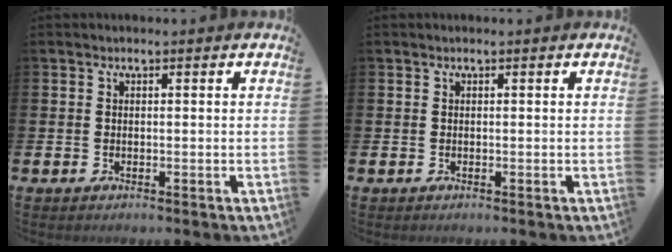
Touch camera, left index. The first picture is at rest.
{"total": 0.0}